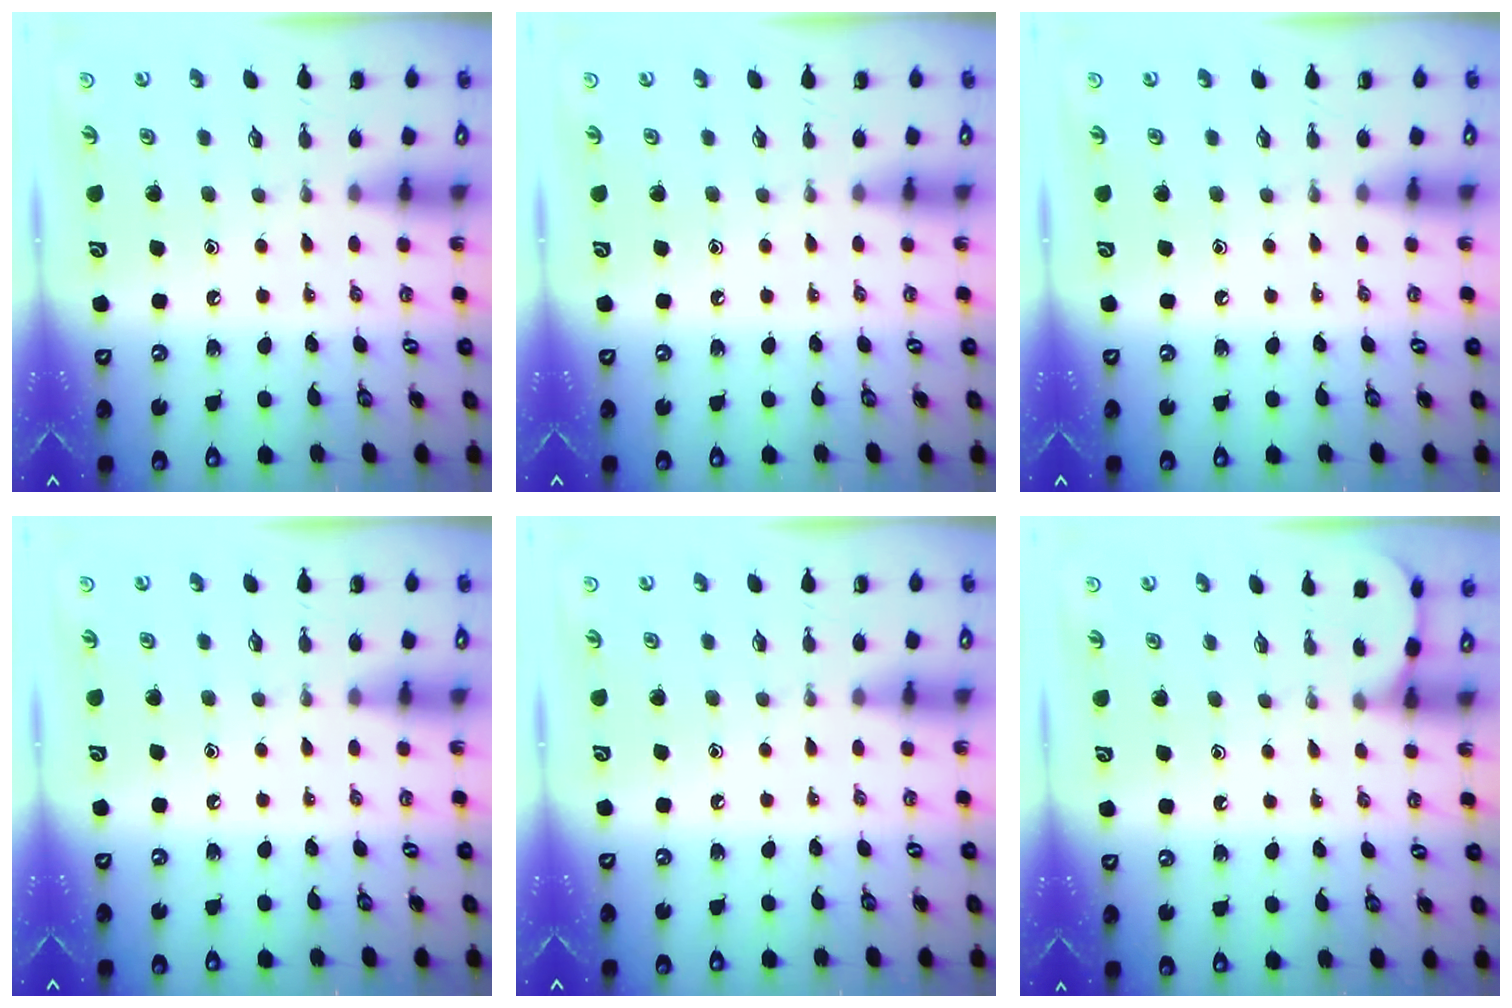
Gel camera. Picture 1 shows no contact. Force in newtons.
{"total": 0.0}
{"total": 0.0}
{"total": 0.0}
{"total": 0.0}
{"total": 1.4, "press": 1.4, "slide": 0.0}